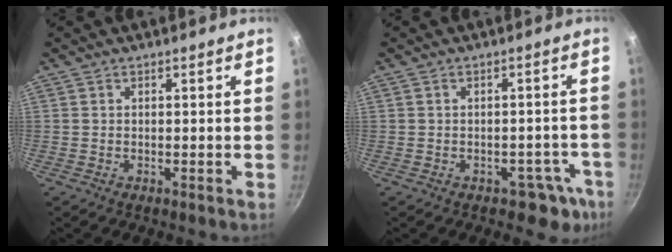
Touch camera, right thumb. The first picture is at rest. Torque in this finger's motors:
{"motor_torque": [-0.22, 0.05, -0.21, 0.12, 0.04]}